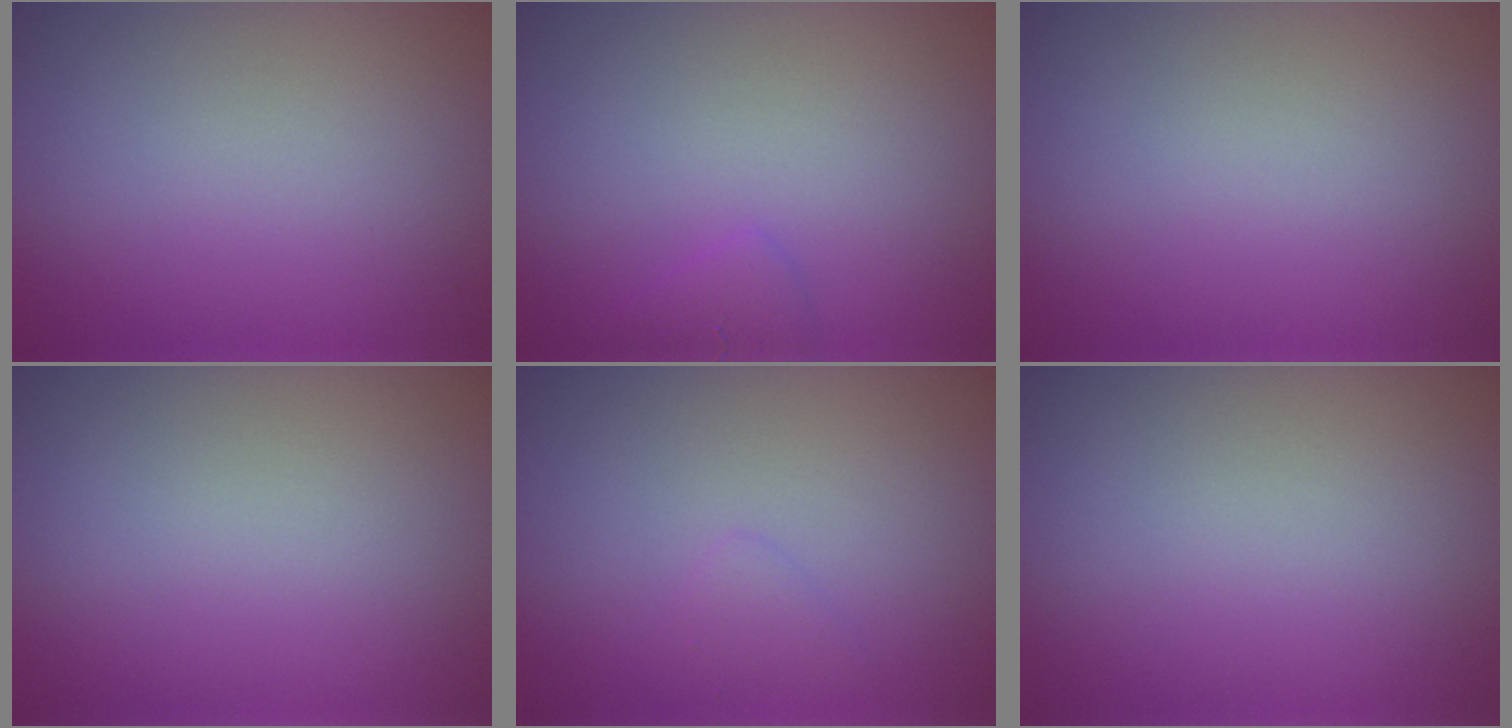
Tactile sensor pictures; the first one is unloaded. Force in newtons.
{"total": 1.2, "press": 1.2, "slide": 0.1}
{"total": 0.0}
{"total": 0.0}
{"total": 0.9, "press": 0.9, "slide": 0.0}
{"total": 0.0}